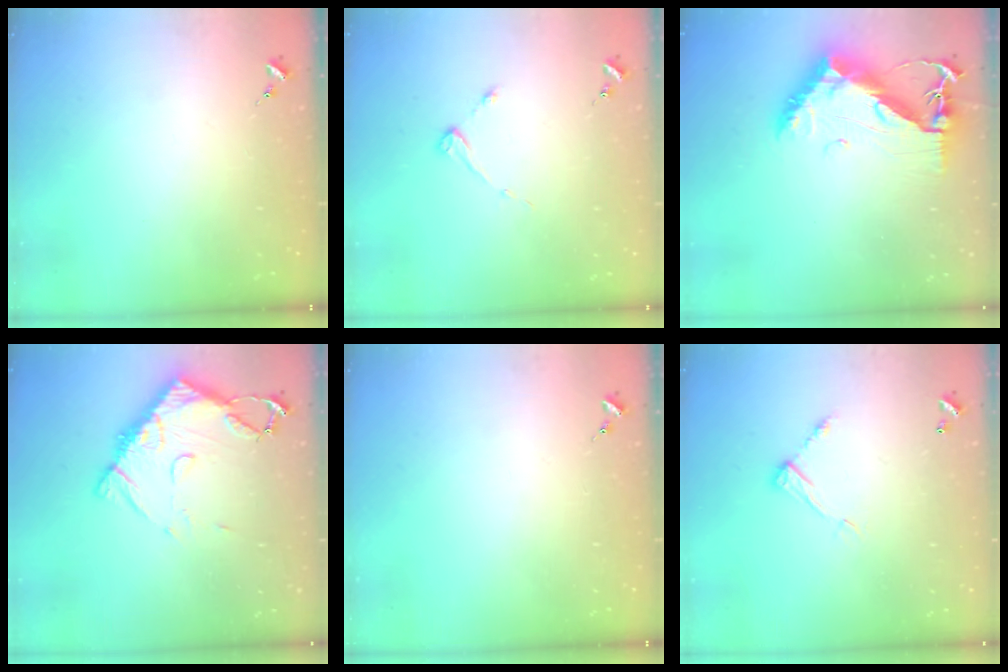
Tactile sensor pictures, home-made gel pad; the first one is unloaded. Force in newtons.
{"total": 3.1, "press": 3.1, "slide": 0.4}
{"total": 13.2, "press": 13.2, "slide": 1.2}
{"total": 11.5, "press": 11.5, "slide": 1.1}
{"total": 0.0}
{"total": 7.9, "press": 7.9, "slide": 0.3}